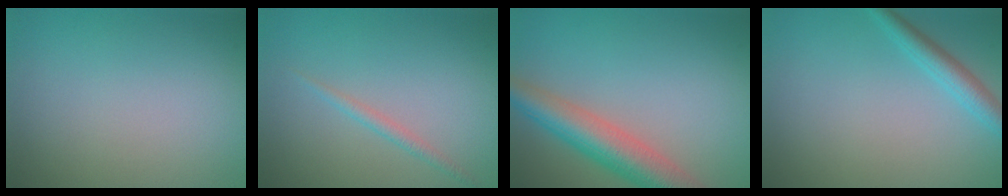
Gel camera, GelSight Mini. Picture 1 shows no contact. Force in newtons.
{"total": 1.1, "press": 1.1, "slide": 0.1}
{"total": 6.2, "press": 6.2, "slide": 0.1}
{"total": 2.4, "press": 2.4, "slide": 0.2}